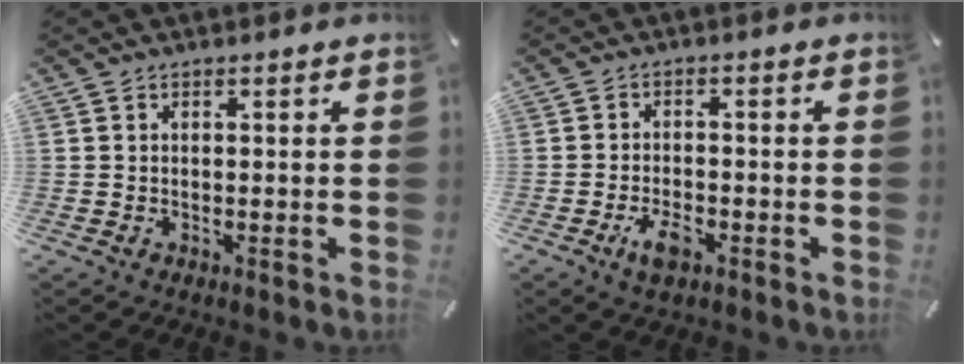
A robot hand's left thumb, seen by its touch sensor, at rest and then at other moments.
{"total": 4.7, "force": [-2.5, 2.4, 3.2], "torque": [-0.068, 0.006, -0.047]}